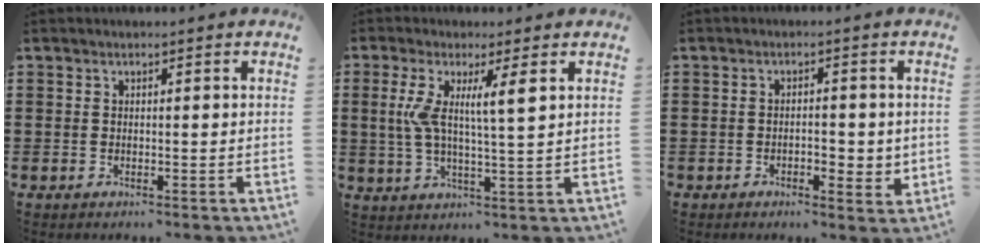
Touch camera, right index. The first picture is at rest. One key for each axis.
{"total": 6.5, "fx": 2.1, "fy": 0.7, "fz": 6.1, "tx": -0.127, "ty": -0.006, "tz": 0.033}
{"total": 3.5, "fx": -0.9, "fy": 1.7, "fz": 3.0, "tx": -0.045, "ty": 0.001, "tz": -0.020}